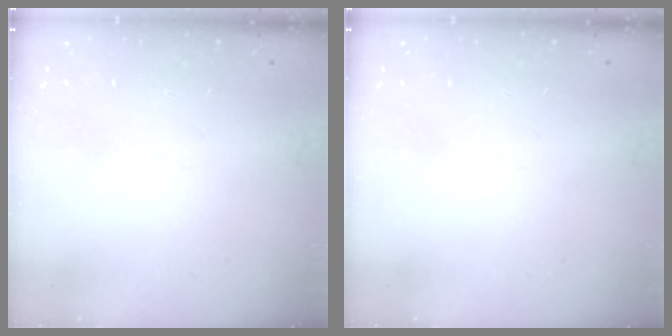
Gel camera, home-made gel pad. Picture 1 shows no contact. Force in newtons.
{"total": 0.0}